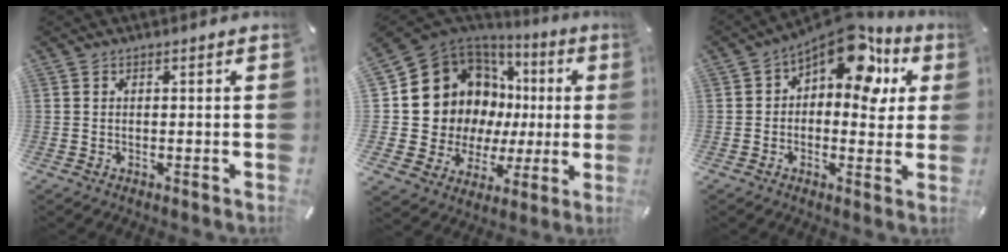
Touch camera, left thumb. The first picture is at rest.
{"total": 16.0, "force": [4.6, 13.8, 6.6], "torque": [-0.127, -0.060, 0.115]}
{"total": 16.2, "force": [8.9, 8.8, 10.3], "torque": [-0.141, -0.053, 0.152]}